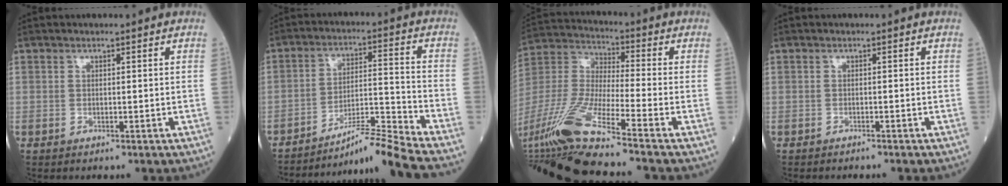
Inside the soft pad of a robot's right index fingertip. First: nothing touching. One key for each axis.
{"total": 11.4, "fx": -10.3, "fy": -3.8, "fz": 3.1, "tx": -0.043, "ty": 0.009, "tz": -0.180}
{"total": 19.7, "fx": -13.6, "fy": -1.0, "fz": 14.2, "tx": -0.330, "ty": -0.049, "tz": -0.262}
{"total": 1.6, "fx": -1.5, "fy": -0.1, "fz": 0.6, "tx": -0.008, "ty": 0.002, "tz": -0.018}